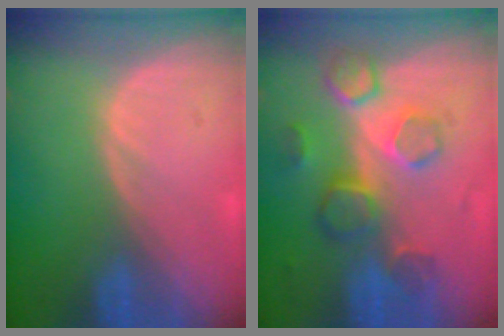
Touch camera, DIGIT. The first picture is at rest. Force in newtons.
{"total": 8.6, "press": 7.6, "slide": 4.0}